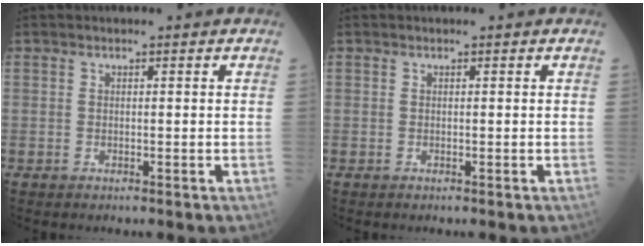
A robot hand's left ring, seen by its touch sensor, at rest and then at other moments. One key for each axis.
{"total": 0.0}